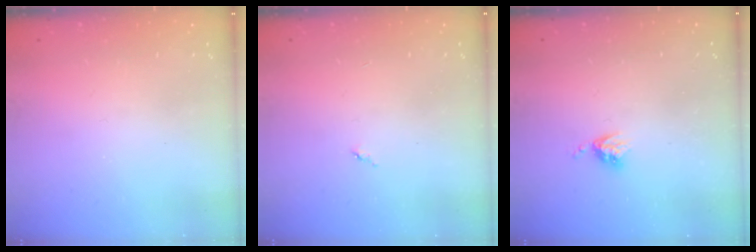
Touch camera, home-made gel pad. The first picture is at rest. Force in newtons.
{"total": 3.0, "press": 3.0, "slide": 0.2}
{"total": 3.3, "press": 3.3, "slide": 0.4}